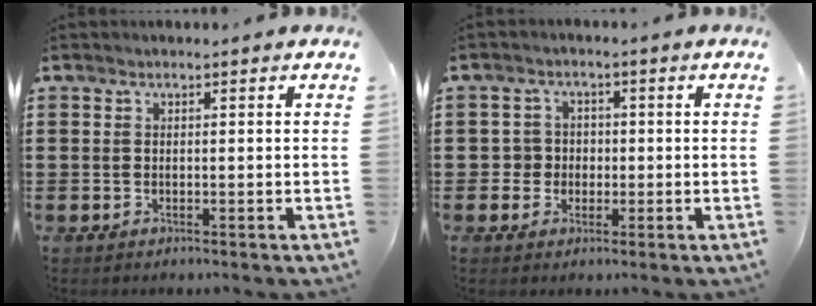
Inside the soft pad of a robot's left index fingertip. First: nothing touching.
{"total": 3.1, "force": [-0.6, 3.0, 0.7], "torque": [-0.028, 0.007, -0.016]}